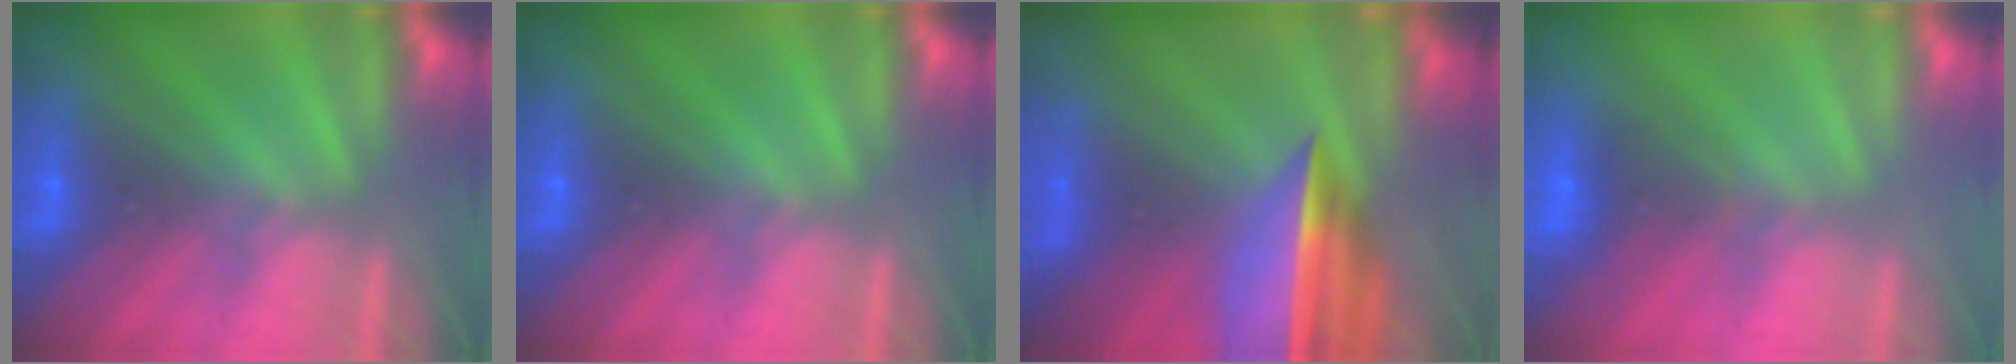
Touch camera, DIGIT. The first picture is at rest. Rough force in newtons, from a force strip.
{"total": 0.0}
{"total": 7.0}
{"total": 1.8}